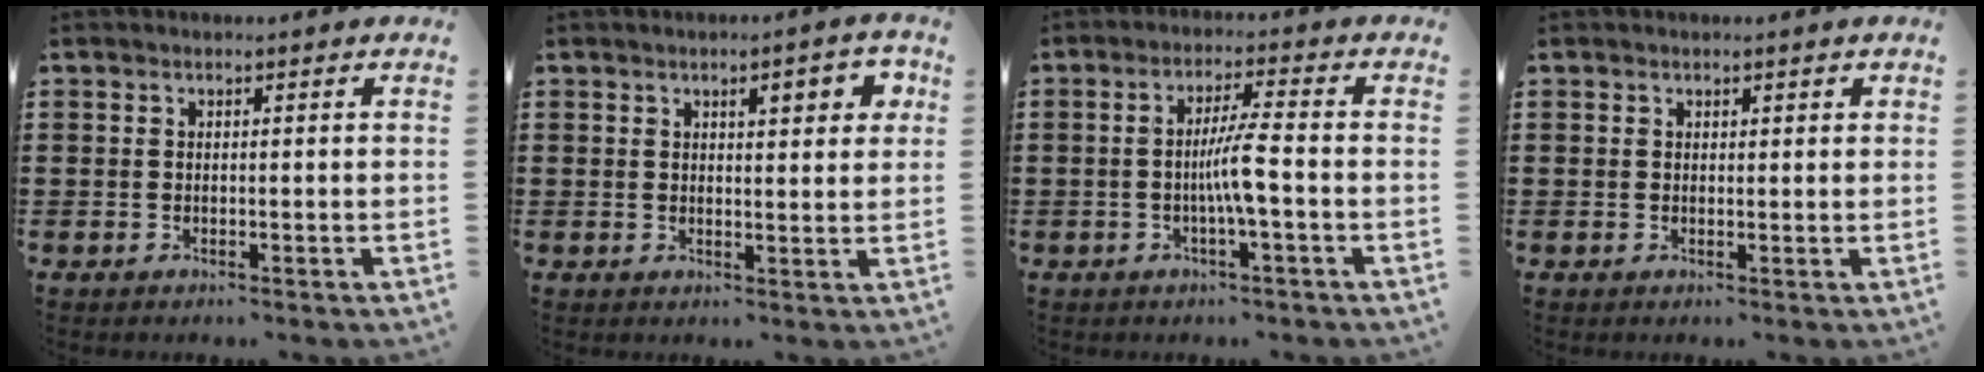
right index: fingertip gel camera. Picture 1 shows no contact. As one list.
[{"total": 3.9, "force": [1.6, 1.2, 3.3], "torque": [-0.044, -0.003, 0.020]}, {"total": 5.1, "force": [-1.1, -0.2, 5.0], "torque": [-0.089, -0.005, -0.024]}, {"total": 0.6, "force": [0.4, 0.4, 0.2], "torque": [0.003, 0.000, 0.007]}]